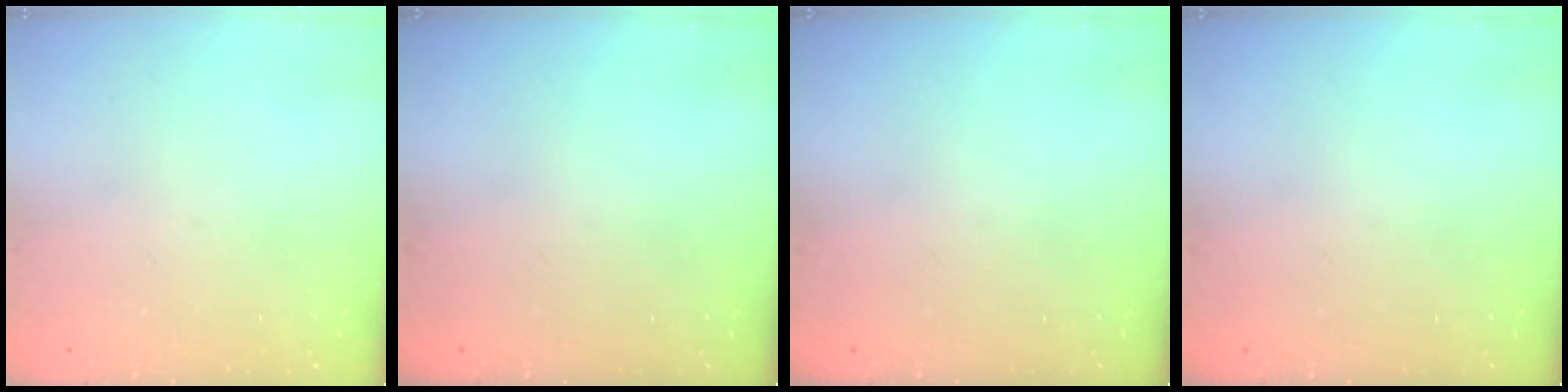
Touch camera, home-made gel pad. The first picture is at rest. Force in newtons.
{"total": 0.0}
{"total": 0.0}
{"total": 0.0}